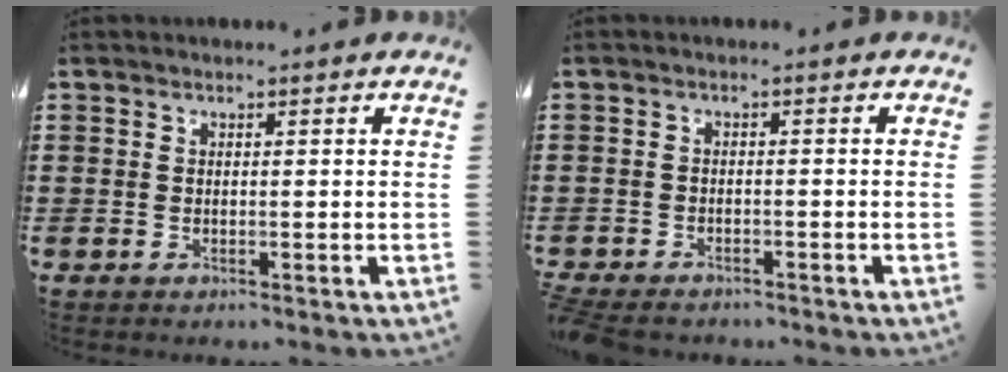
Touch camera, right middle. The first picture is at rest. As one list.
[{"total": 2.0, "force": [-2.0, 0.4, 0.2], "torque": [-0.015, -0.001, -0.044]}]